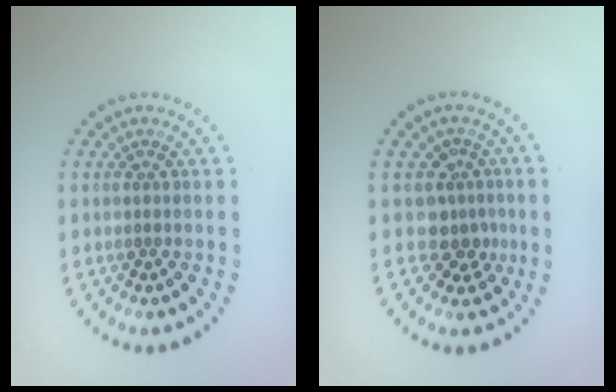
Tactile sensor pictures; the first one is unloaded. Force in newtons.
{"total": 2.7, "press": 2.0, "slide": 1.9}